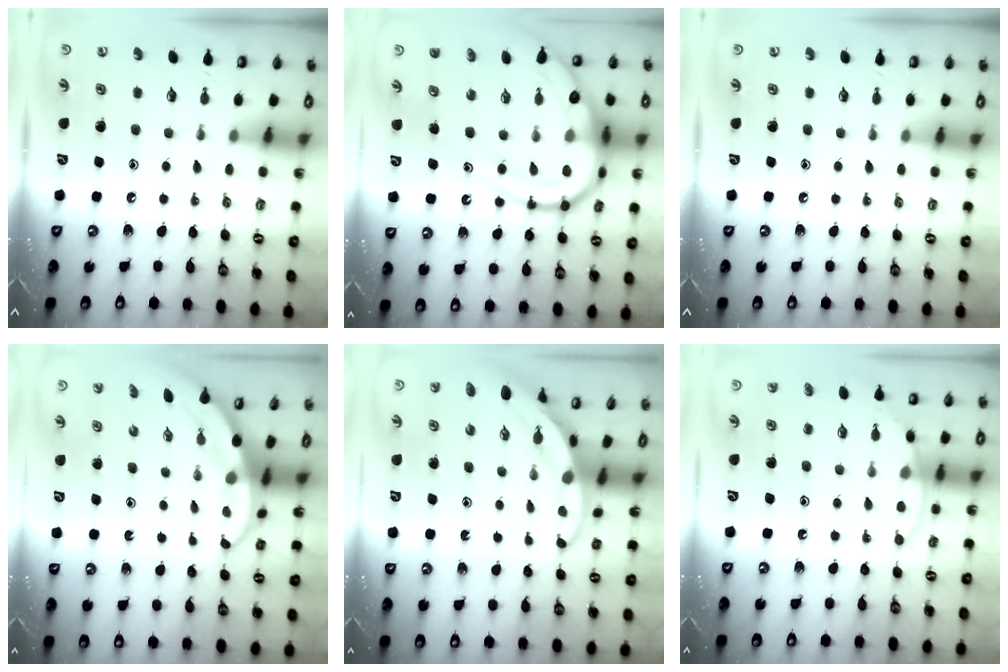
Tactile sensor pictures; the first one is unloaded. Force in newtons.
{"total": 19.1, "press": 19.0, "slide": 1.9}
{"total": 0.0}
{"total": 3.4, "press": 3.4, "slide": 0.1}
{"total": 3.8, "press": 3.8, "slide": 0.2}
{"total": 6.2, "press": 6.1, "slide": 0.7}